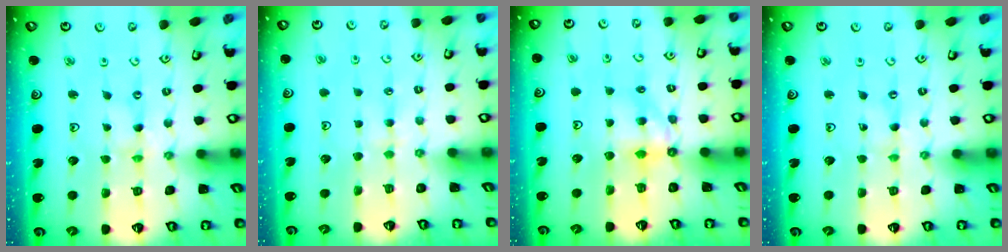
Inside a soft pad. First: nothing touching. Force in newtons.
{"total": 2.6, "press": 2.5, "slide": 0.5}
{"total": 6.7, "press": 6.7, "slide": 0.3}
{"total": 0.0}